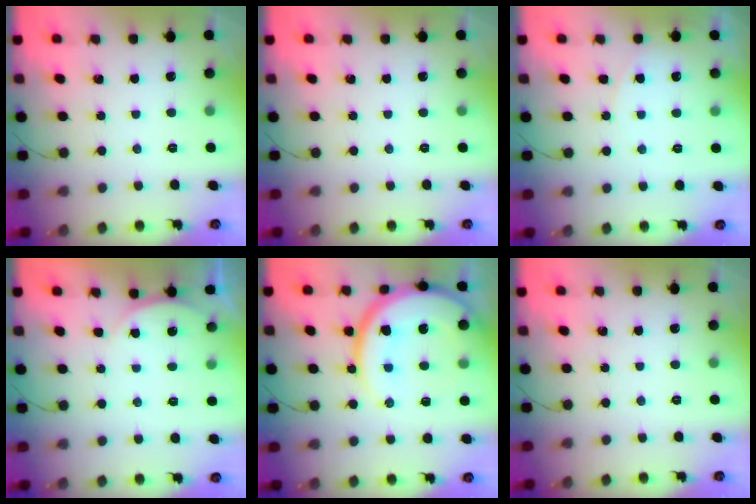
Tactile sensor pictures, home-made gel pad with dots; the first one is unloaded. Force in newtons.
{"total": 0.0}
{"total": 4.6, "press": 4.3, "slide": 1.6}
{"total": 2.7, "press": 2.3, "slide": 1.4}
{"total": 19.5, "press": 19.4, "slide": 2.0}
{"total": 0.0}